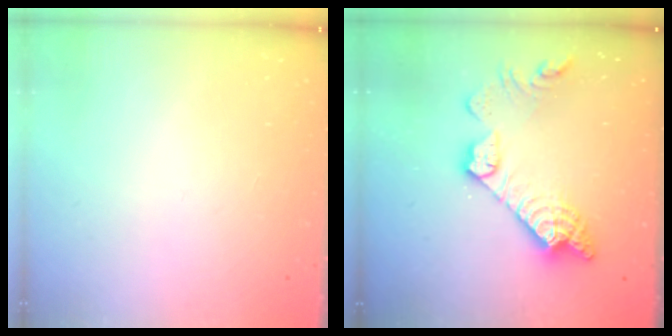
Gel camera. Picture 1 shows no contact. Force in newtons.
{"total": 15.3, "press": 15.2, "slide": 1.1}